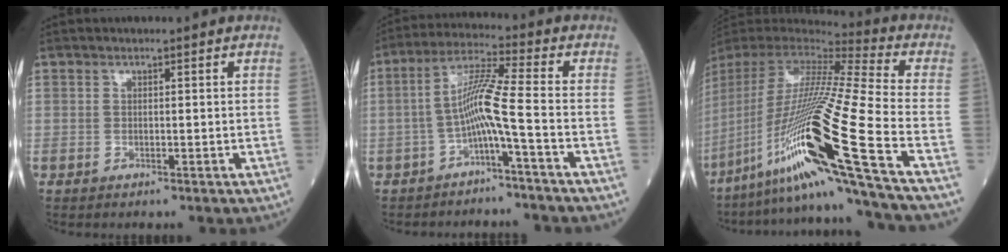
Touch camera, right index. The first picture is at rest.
{"total": 7.0, "force": [-2.4, -1.0, 6.5], "torque": [-0.127, 0.022, -0.047]}
{"total": 29.0, "force": [-12.9, -1.1, 25.9], "torque": [-0.487, -0.046, -0.237]}